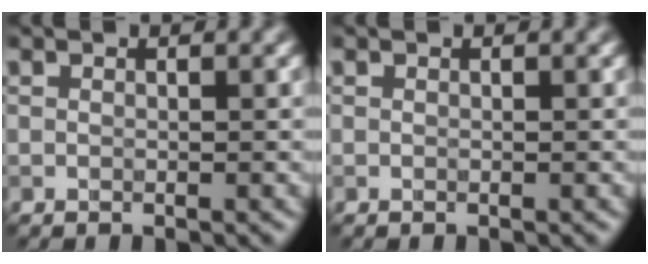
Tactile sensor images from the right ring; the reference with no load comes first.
{"total": 0.0}